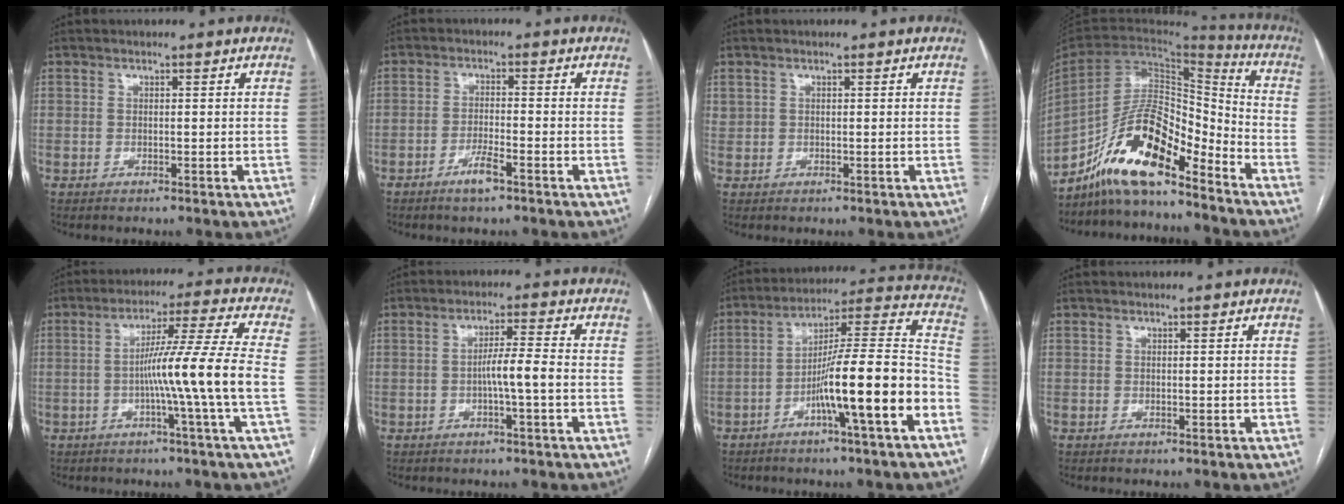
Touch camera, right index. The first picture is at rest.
{"total": 3.6, "force": [-2.4, 0.5, 2.7], "torque": [-0.053, -0.002, -0.042]}
{"total": 1.0, "force": [0.6, 0.8, 0.1], "torque": [0.007, 0.005, 0.010]}
{"total": 14.3, "force": [-10.7, 3.7, 8.8], "torque": [-0.167, 0.028, -0.193]}
{"total": 10.7, "force": [-2.2, -2.7, 10.1], "torque": [-0.168, 0.001, -0.040]}
{"total": 4.4, "force": [-1.1, -0.3, 4.3], "torque": [-0.072, 0.007, -0.019]}
{"total": 16.3, "force": [-6.6, 0.0, 14.9], "torque": [-0.232, 0.012, -0.109]}
{"total": 0.0}